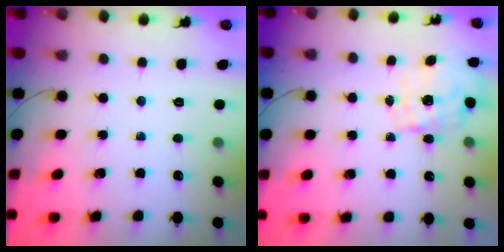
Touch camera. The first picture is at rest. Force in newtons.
{"total": 1.6, "press": 1.4, "slide": 0.7}